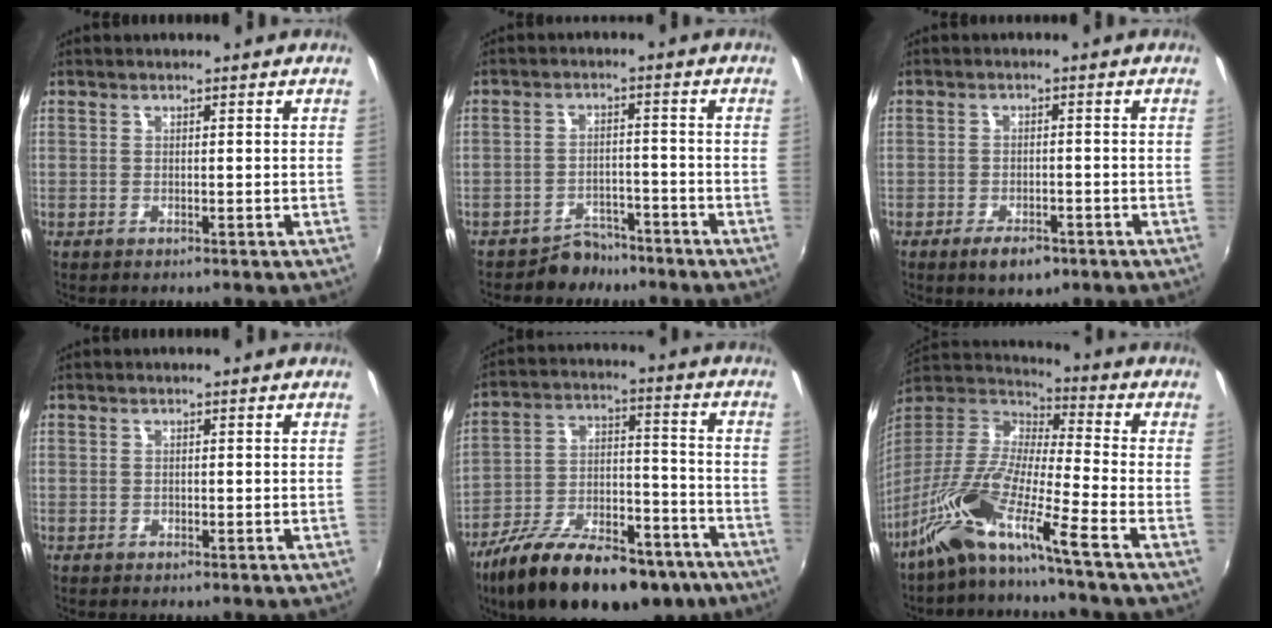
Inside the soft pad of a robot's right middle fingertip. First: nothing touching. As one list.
[{"total": 4.9, "force": [-4.2, 2.6, 0.3], "torque": [-0.011, 0.013, -0.064]}, {"total": 4.9, "force": [-3.1, 2.2, 3.1], "torque": [-0.069, -0.011, -0.050]}, {"total": 0.0}, {"total": 25.0, "force": [-17.5, 10.4, 14.6], "torque": [-0.252, -0.010, -0.258]}, {"total": 13.2, "force": [-9.0, -0.2, 9.6], "torque": [-0.180, -0.011, -0.187]}]